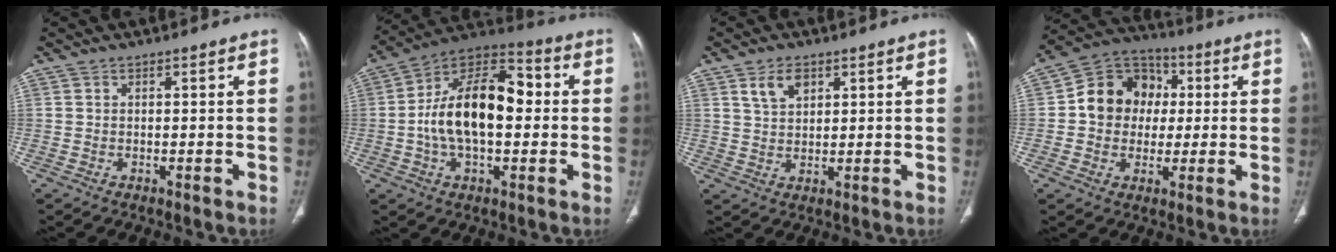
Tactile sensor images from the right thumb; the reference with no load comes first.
{"total": 18.6, "force": [0.1, 10.3, 15.5], "torque": [-0.255, 0.036, -0.007]}
{"total": 4.7, "force": [2.5, 2.8, 2.8], "torque": [-0.041, -0.011, 0.051]}
{"total": 13.0, "force": [1.0, 11.2, 6.5], "torque": [-0.064, 0.023, 0.007]}